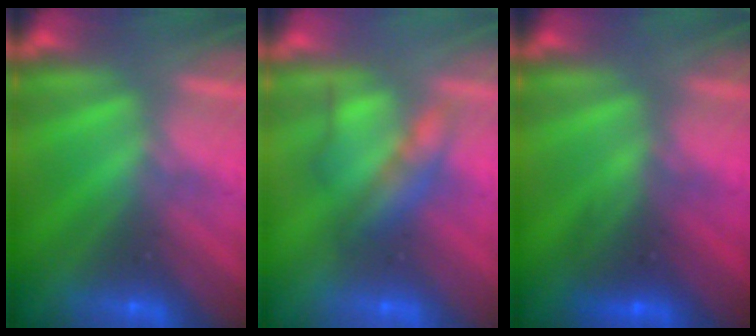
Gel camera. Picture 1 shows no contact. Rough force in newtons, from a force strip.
{"total": 2.2}
{"total": 2.6}